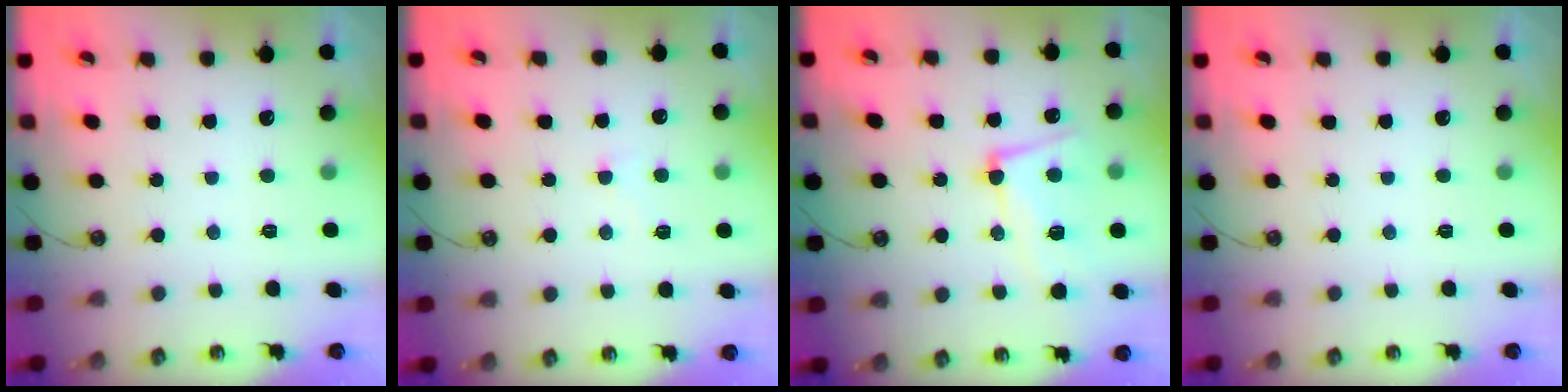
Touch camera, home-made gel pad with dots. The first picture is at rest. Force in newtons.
{"total": 2.1, "press": 2.1, "slide": 0.5}
{"total": 9.5, "press": 9.3, "slide": 1.9}
{"total": 0.0}